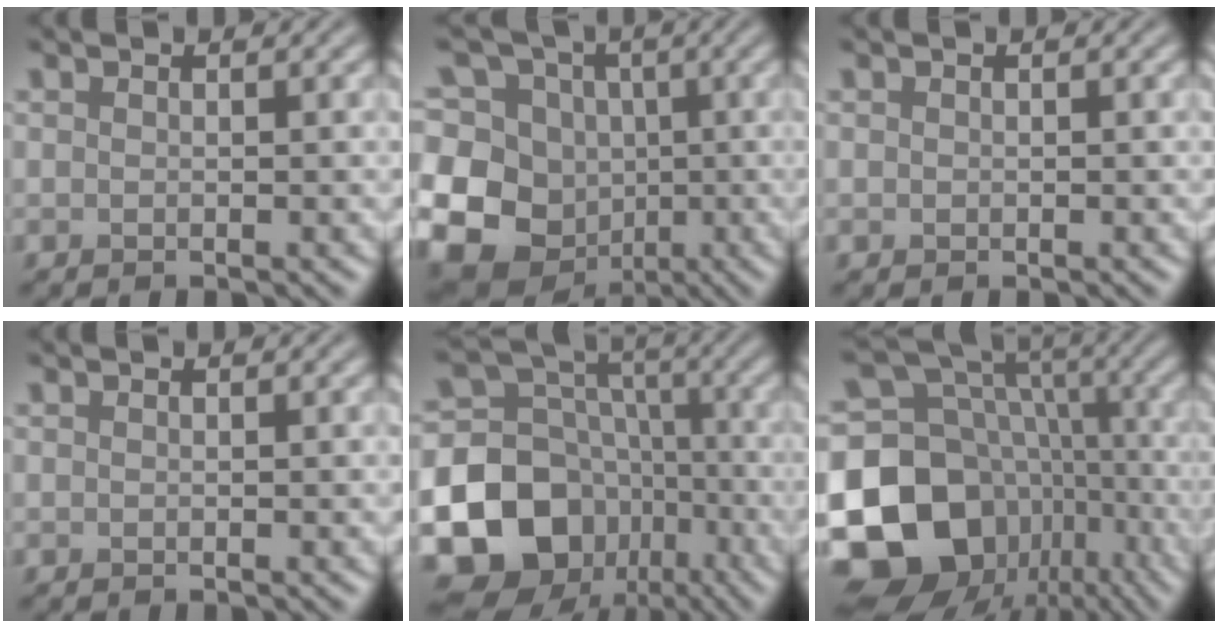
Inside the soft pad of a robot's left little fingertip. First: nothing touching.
{"total": 20.3, "force": [-4.0, 18.3, 7.7], "torque": [-0.182, 0.004, -0.105]}
{"total": 0.0}
{"total": 0.0}
{"total": 16.4, "force": [-6.7, 13.6, 6.2], "torque": [-0.141, -0.026, -0.125]}
{"total": 18.4, "force": [-6.1, 15.0, 8.8], "torque": [-0.189, -0.009, -0.090]}